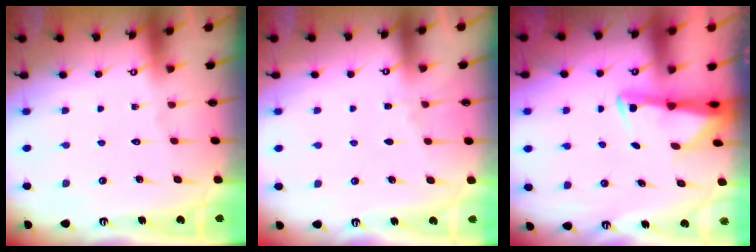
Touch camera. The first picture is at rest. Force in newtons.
{"total": 2.9, "press": 2.9, "slide": 0.5}
{"total": 3.0, "press": 3.0, "slide": 0.5}